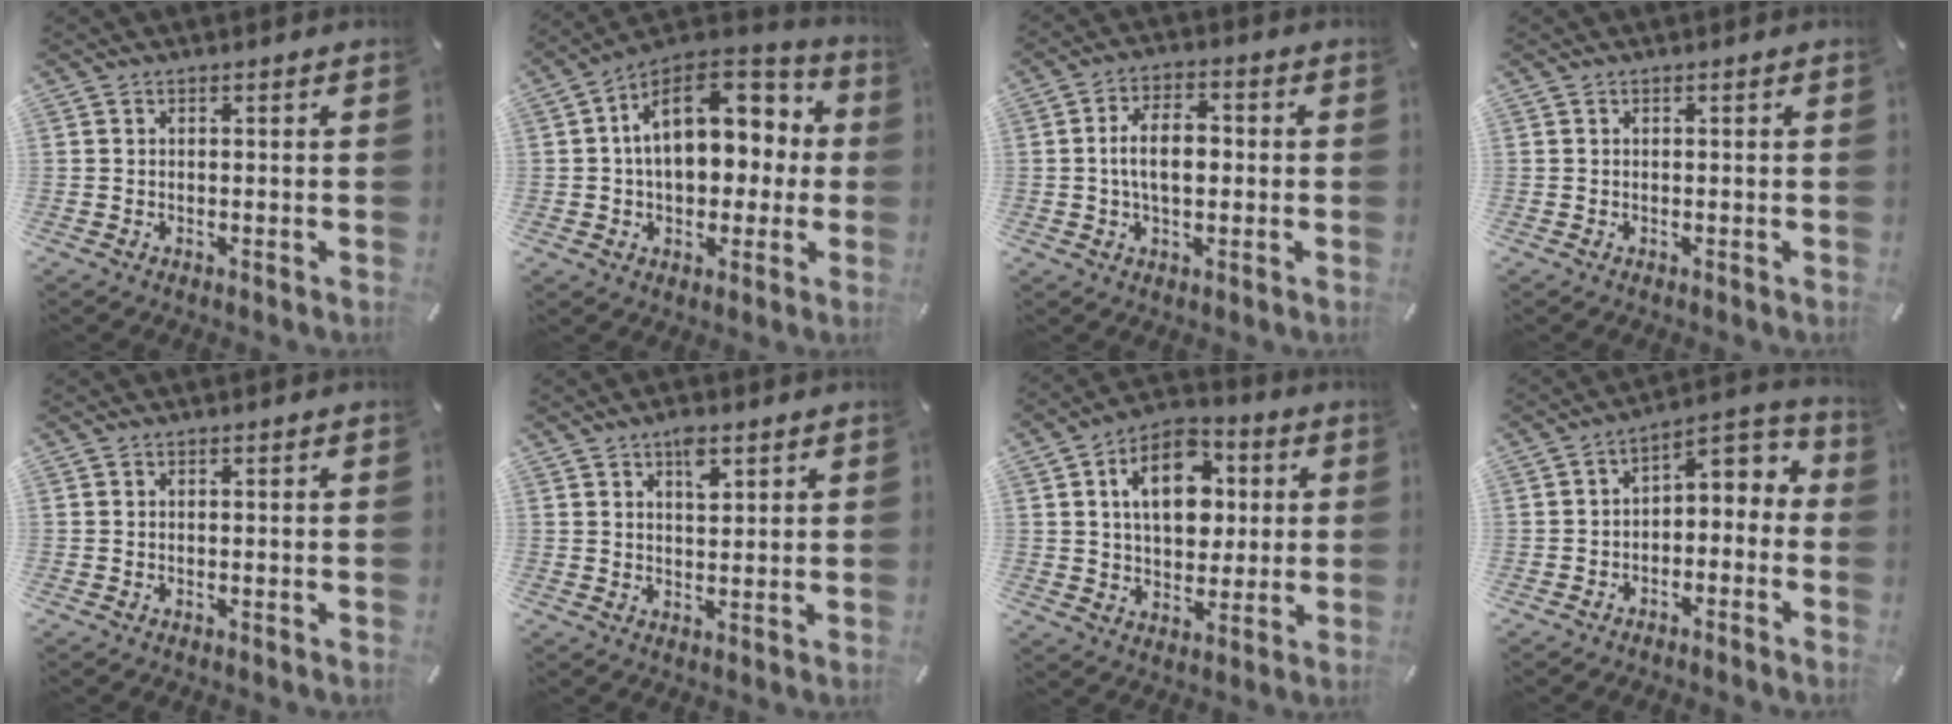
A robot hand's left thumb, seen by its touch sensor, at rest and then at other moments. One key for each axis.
{"total": 17.4, "fx": 3.9, "fy": 11.9, "fz": 12.0, "tx": -0.172, "ty": -0.013, "tz": 0.070}
{"total": 8.7, "fx": -0.3, "fy": 5.2, "fz": 7.1, "tx": -0.124, "ty": 0.007, "tz": -0.009}
{"total": 0.0}
{"total": 0.0}
{"total": 4.3, "fx": 2.3, "fy": 2.2, "fz": 2.8, "tx": -0.039, "ty": -0.005, "tz": 0.036}
{"total": 14.1, "fx": 3.2, "fy": 10.0, "fz": 9.5, "tx": -0.152, "ty": 0.008, "tz": 0.055}
{"total": 4.1, "fx": -1.4, "fy": 3.2, "fz": 2.2, "tx": -0.026, "ty": 0.001, "tz": -0.035}